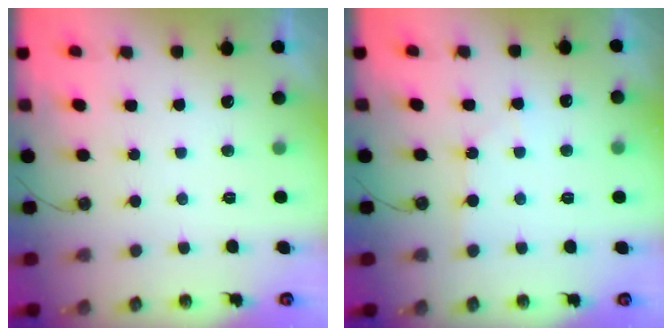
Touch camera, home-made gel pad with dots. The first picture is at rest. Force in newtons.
{"total": 4.3, "press": 4.2, "slide": 0.5}